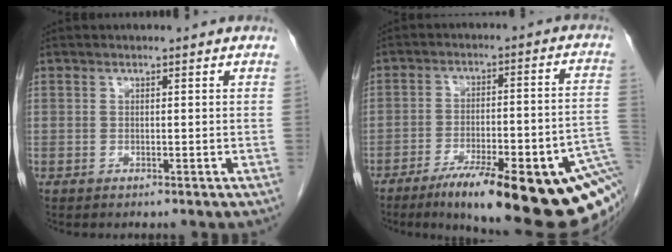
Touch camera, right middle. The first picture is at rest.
{"total": 22.0, "force": [-11.9, 3.6, 18.2], "torque": [-0.173, 0.009, -0.170]}